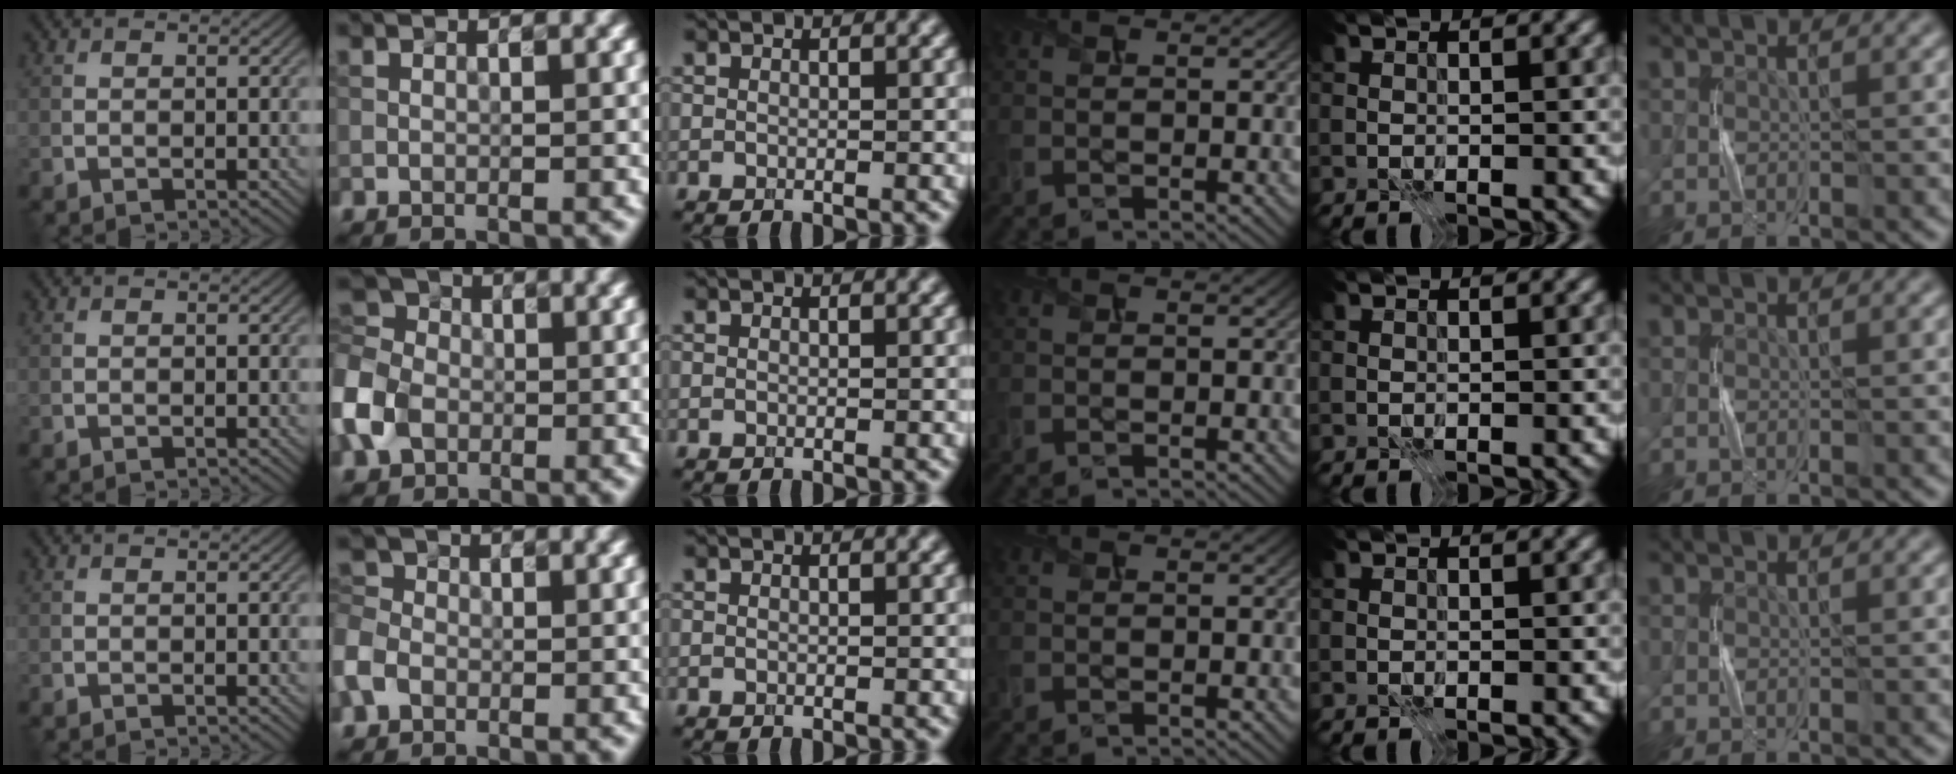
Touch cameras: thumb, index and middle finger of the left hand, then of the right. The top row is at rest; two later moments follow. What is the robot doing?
{"motion": "press", "object": "calculator"}